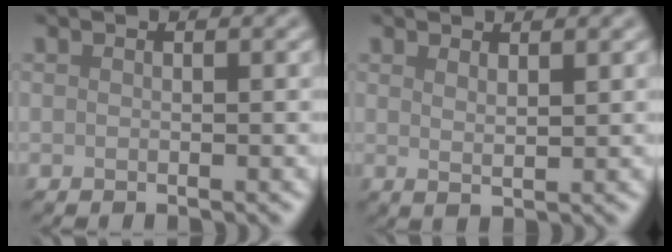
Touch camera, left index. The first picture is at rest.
{"total": 1.5, "force": [1.0, 0.4, 1.1], "torque": [-0.015, -0.003, 0.016]}